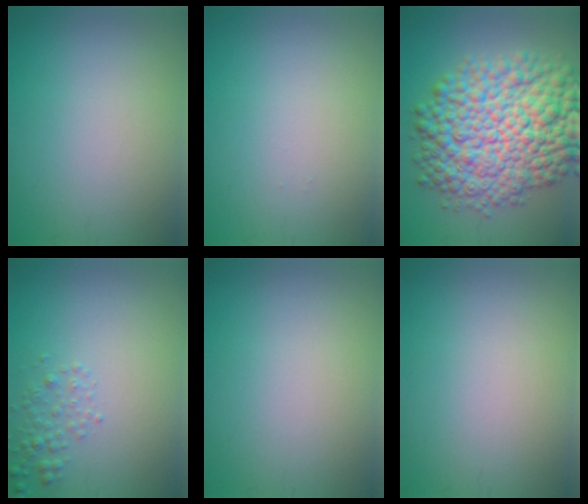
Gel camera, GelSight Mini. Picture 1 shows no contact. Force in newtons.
{"total": 0.0}
{"total": 14.0, "press": 14.0, "slide": 0.2}
{"total": 1.6, "press": 1.6, "slide": 0.1}
{"total": 0.0}
{"total": 0.0}